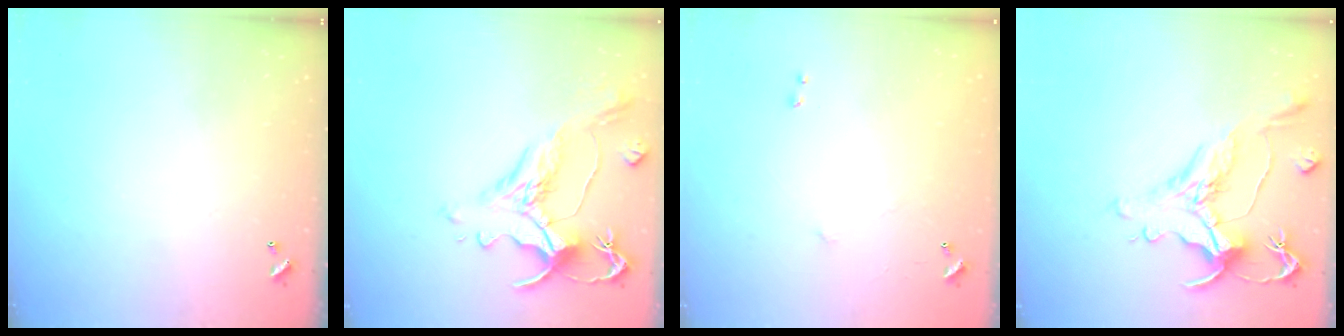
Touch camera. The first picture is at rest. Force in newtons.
{"total": 1.5, "press": 0.1, "slide": 1.5}
{"total": 6.0, "press": 5.9, "slide": 0.8}
{"total": 1.5, "press": 0.4, "slide": 1.5}